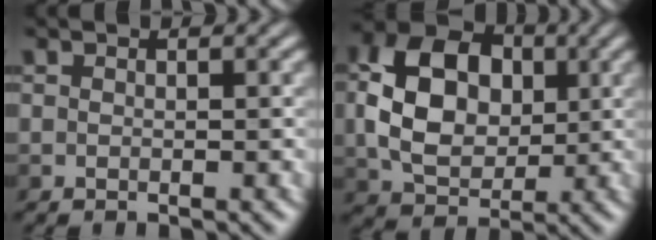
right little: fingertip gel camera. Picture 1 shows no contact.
{"total": 8.9, "force": [0.0, 6.3, 6.3], "torque": [-0.124, 0.003, -0.008]}